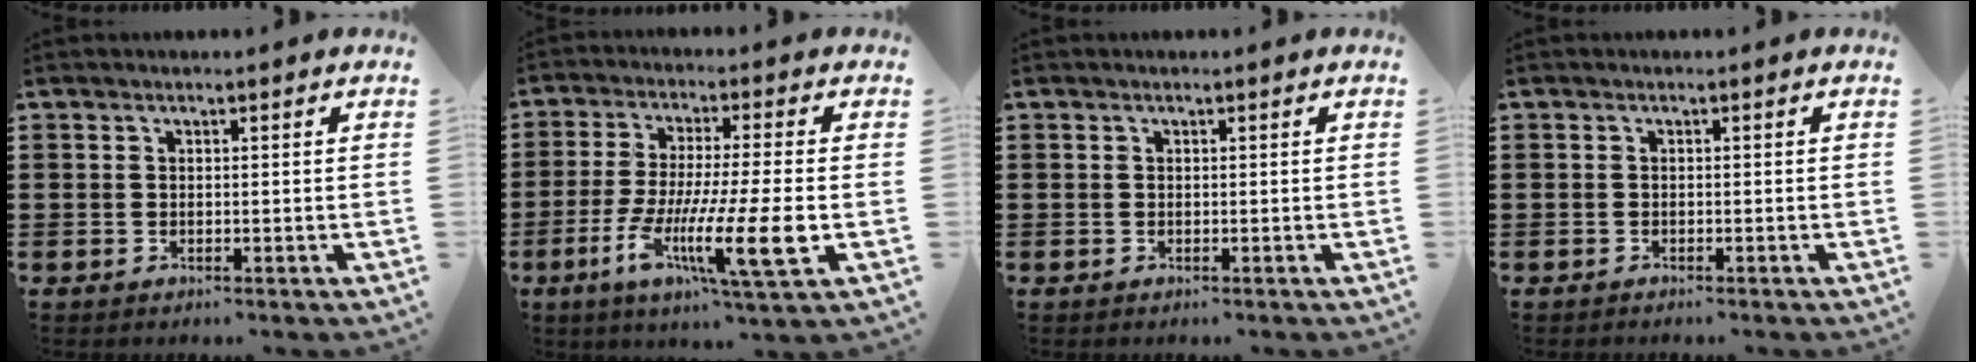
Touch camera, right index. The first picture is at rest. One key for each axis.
{"total": 13.7, "fx": -4.3, "fy": 1.7, "fz": 12.9, "tx": -0.255, "ty": -0.014, "tz": -0.082}
{"total": 0.0}
{"total": 0.6, "fx": -0.6, "fy": 0.1, "fz": 0.0, "tx": -0.002, "ty": -0.002, "tz": -0.011}